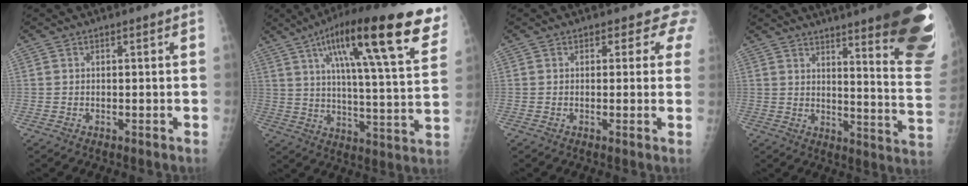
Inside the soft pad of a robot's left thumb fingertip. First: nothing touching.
{"total": 26.3, "force": [14.0, 5.4, 21.6], "torque": [-0.307, -0.022, 0.206]}
{"total": 3.3, "force": [2.6, 2.1, 0.3], "torque": [0.028, -0.012, 0.003]}
{"total": 25.5, "force": [17.5, 3.5, 18.2], "torque": [-0.176, -0.101, 0.211]}